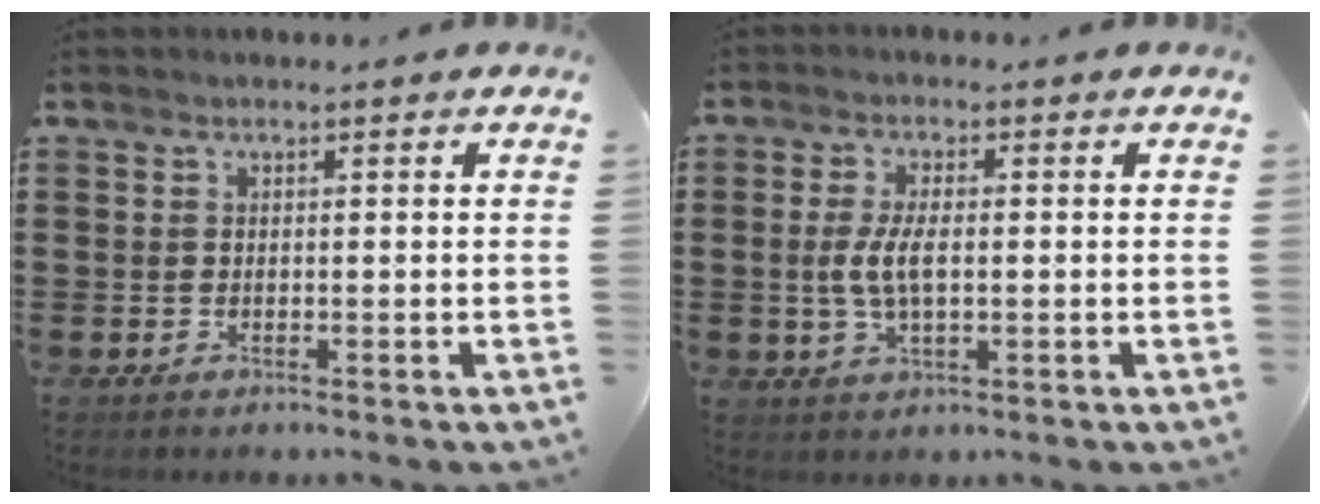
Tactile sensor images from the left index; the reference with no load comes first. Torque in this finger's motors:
{"motor_torque": [1.28, 0.86, 0.46, 0.09]}